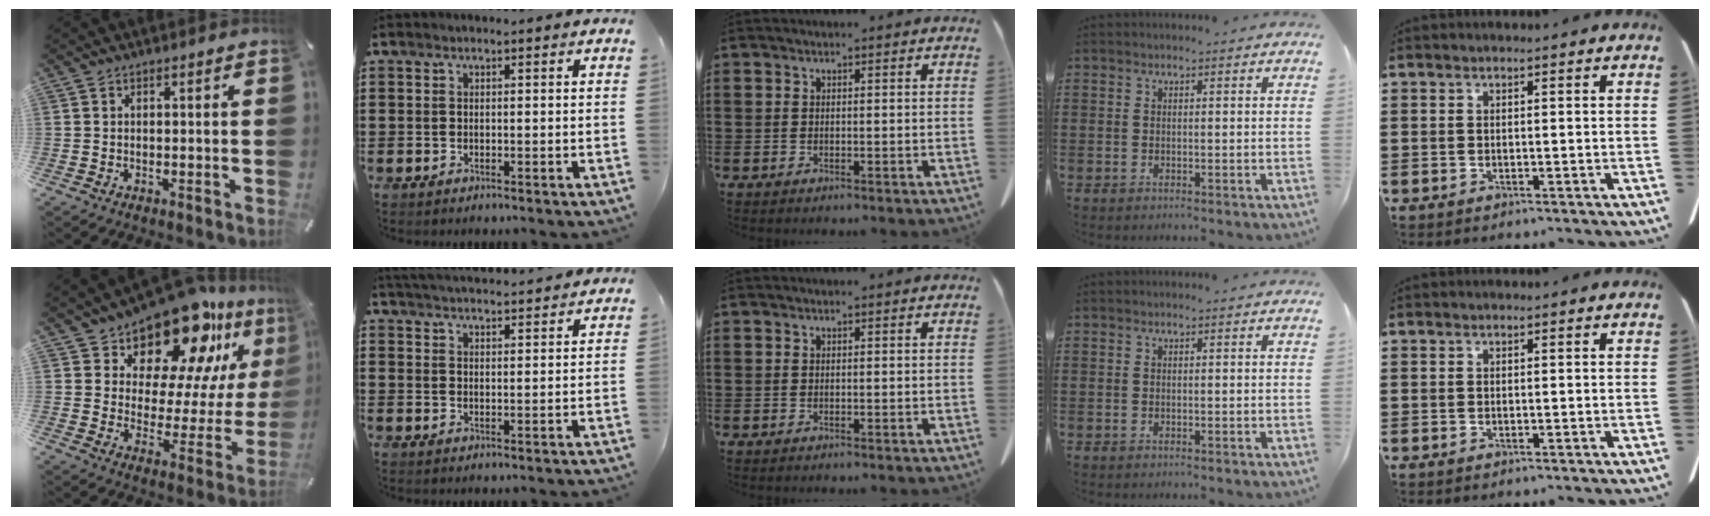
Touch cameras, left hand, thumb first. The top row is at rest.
{"thumb": {"total": 18.9, "force": [15.6, 8.0, 7.2], "torque": [-0.113, -0.141, 0.265]}, "index": {"total": 3.7, "force": [3.6, -0.4, 0.4], "torque": [-0.019, -0.019, 0.064]}}